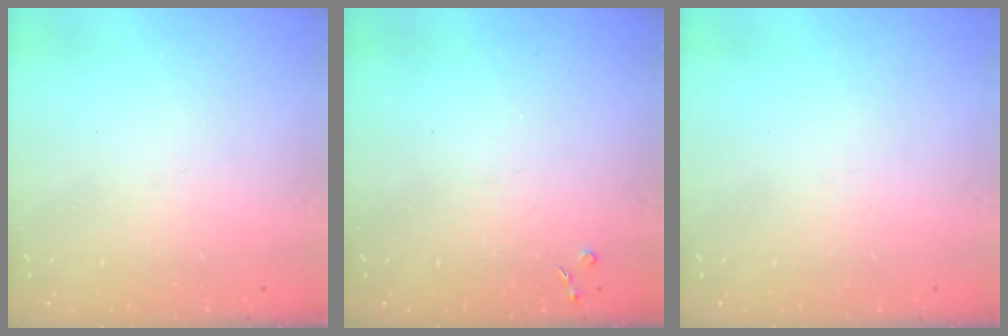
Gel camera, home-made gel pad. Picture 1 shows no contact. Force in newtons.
{"total": 2.8, "press": 2.8, "slide": 0.5}
{"total": 0.0}